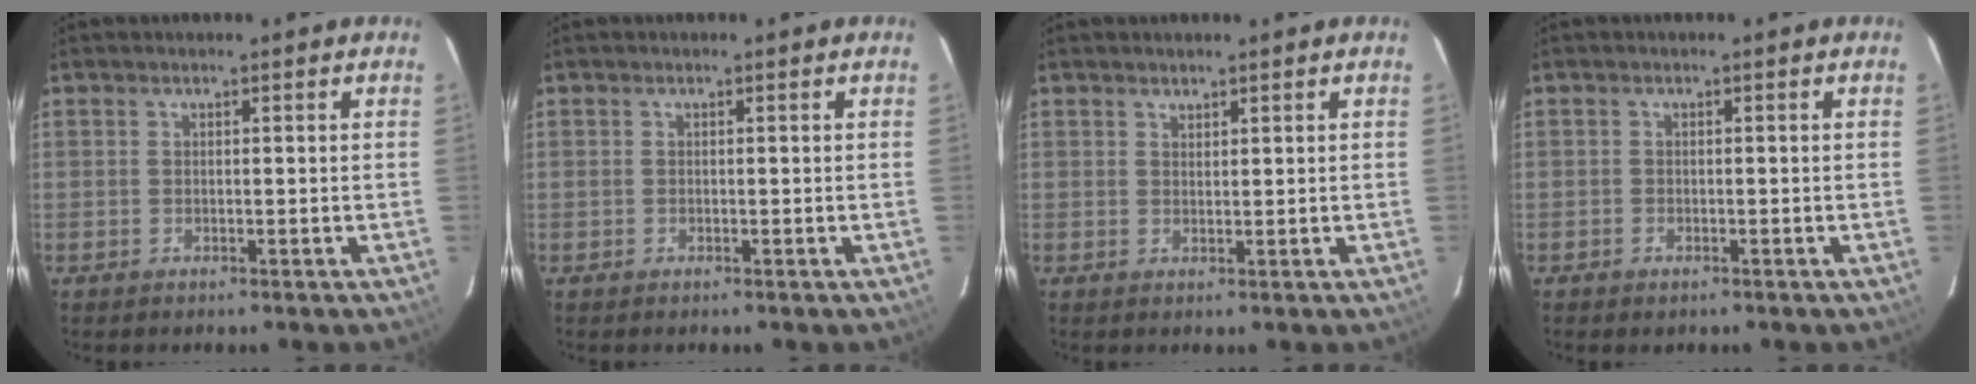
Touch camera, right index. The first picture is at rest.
{"total": 0.0}
{"total": 1.0, "force": [0.9, 0.4, 0.1], "torque": [-0.002, 0.001, 0.017]}
{"total": 1.0, "force": [-0.7, 0.7, 0.2], "torque": [-0.006, -0.001, -0.011]}